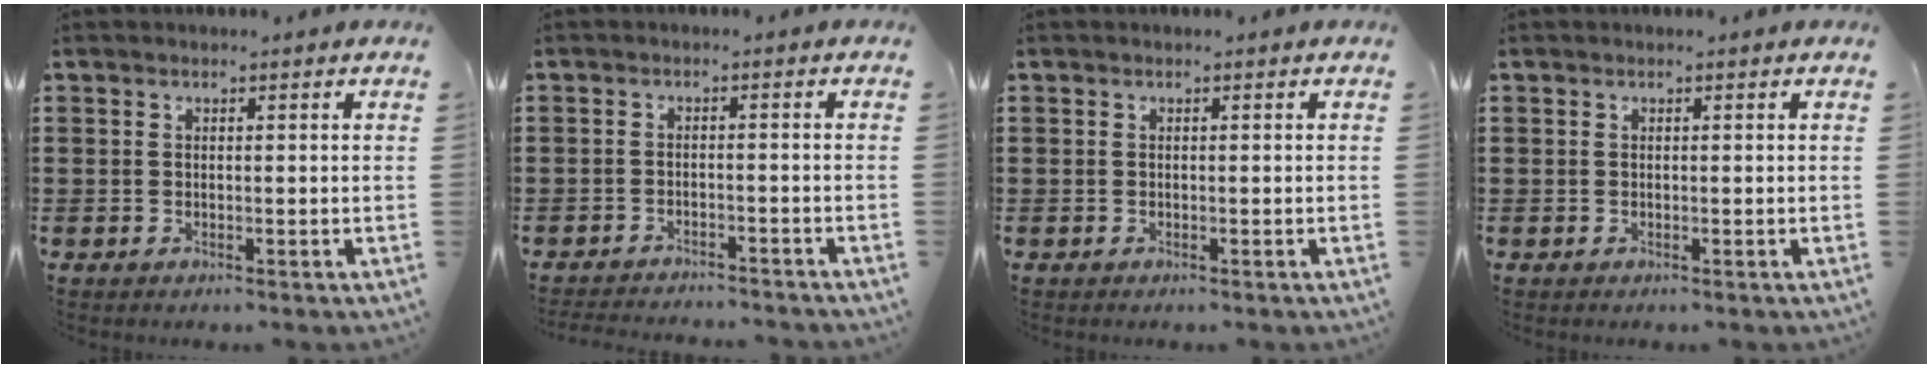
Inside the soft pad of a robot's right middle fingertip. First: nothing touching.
{"total": 2.5, "force": [-2.5, 0.0, 0.1], "torque": [-0.005, -0.001, -0.052]}
{"total": 0.0}
{"total": 0.0}